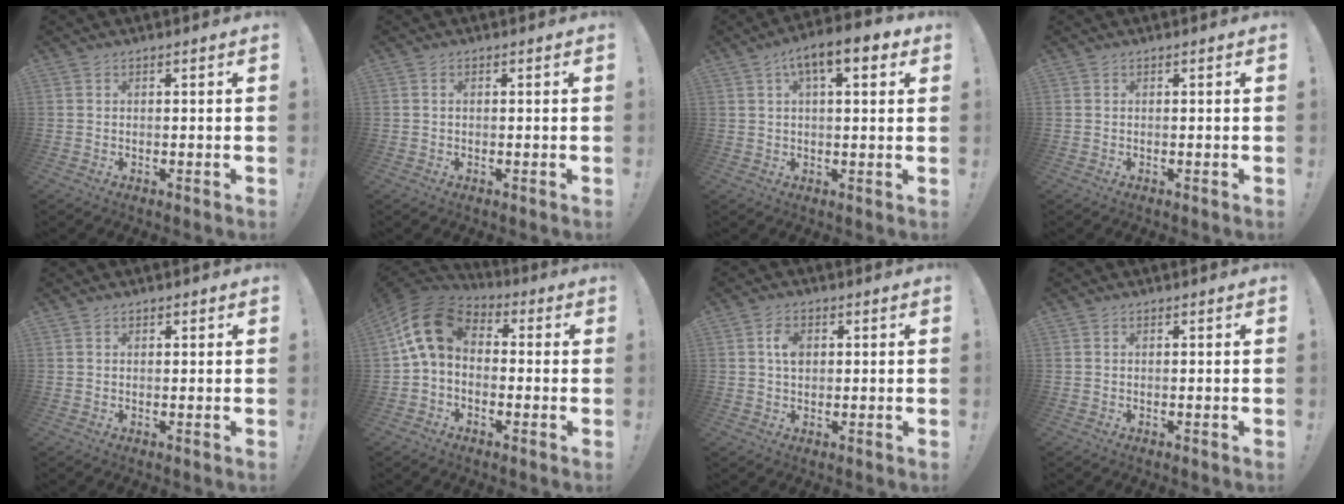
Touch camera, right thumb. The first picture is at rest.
{"total": 0.5, "force": [0.0, 0.4, 0.4], "torque": [-0.013, 0.005, 0.000]}
{"total": 9.5, "force": [4.2, 3.4, 7.8], "torque": [-0.113, -0.011, 0.068]}
{"total": 0.0}
{"total": 0.7, "force": [0.5, 0.4, 0.2], "torque": [-0.003, 0.000, 0.008]}
{"total": 14.5, "force": [2.9, 9.3, 10.8], "torque": [-0.206, 0.012, 0.056]}
{"total": 4.8, "force": [0.8, 3.4, 3.2], "torque": [-0.045, 0.002, 0.011]}
{"total": 0.0}